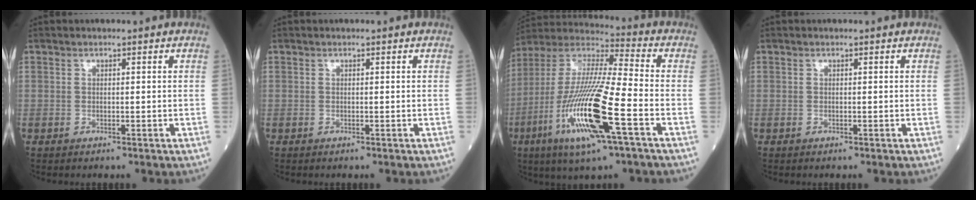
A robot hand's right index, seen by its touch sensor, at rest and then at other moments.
{"total": 0.0}
{"total": 20.1, "force": [-7.2, 1.9, 18.6], "torque": [-0.409, -0.031, -0.138]}
{"total": 0.0}